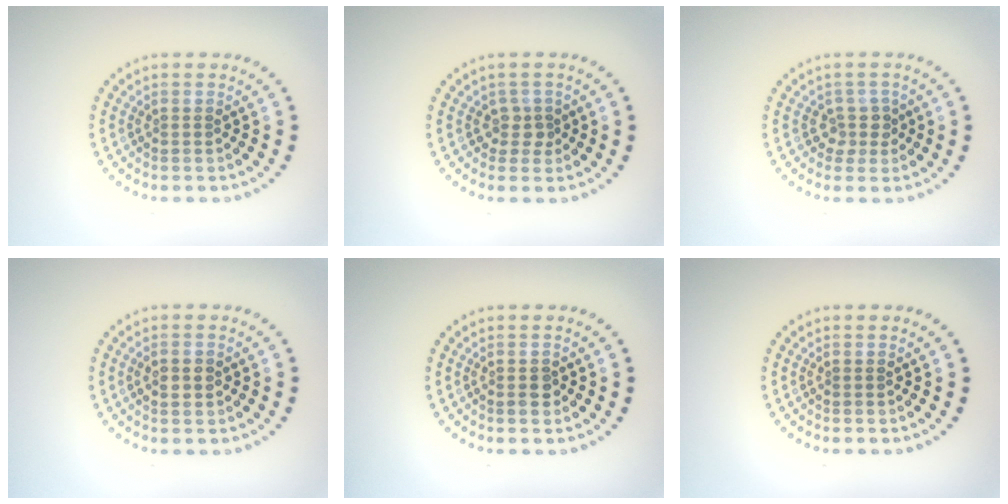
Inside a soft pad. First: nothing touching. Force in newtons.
{"total": 1.5, "press": 1.2, "slide": 0.9}
{"total": 1.9, "press": 1.4, "slide": 1.2}
{"total": 2.0, "press": 2.0, "slide": 0.1}
{"total": 1.2, "press": 1.1, "slide": 0.4}
{"total": 0.0}